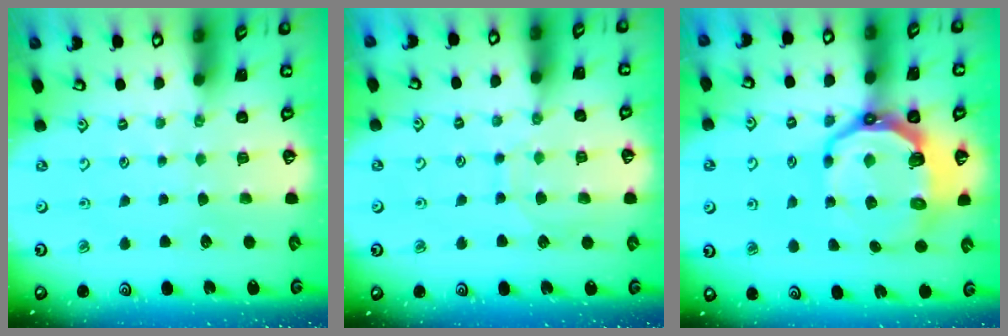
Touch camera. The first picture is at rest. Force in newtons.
{"total": 7.6, "press": 7.5, "slide": 0.7}
{"total": 12.8, "press": 11.8, "slide": 4.8}